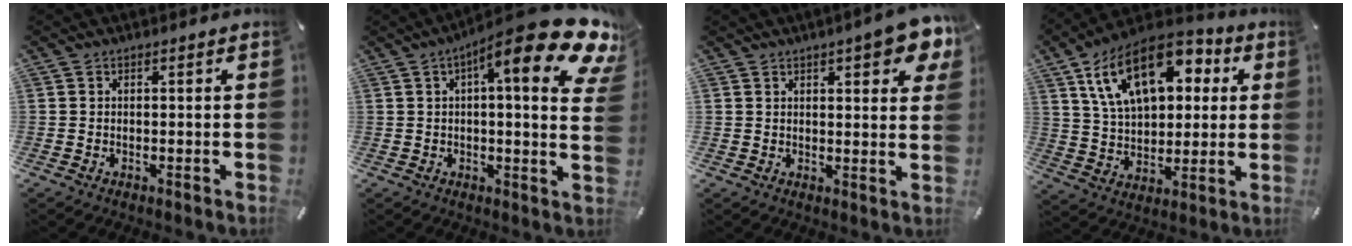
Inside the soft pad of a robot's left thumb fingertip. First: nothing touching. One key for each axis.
{"total": 19.2, "fx": 9.7, "fy": 4.5, "fz": 16.0, "tx": -0.224, "ty": -0.071, "tz": 0.144}
{"total": 7.1, "fx": 4.3, "fy": 2.9, "fz": 4.8, "tx": -0.060, "ty": -0.015, "tz": 0.073}
{"total": 20.0, "fx": 9.0, "fy": 12.1, "fz": 13.1, "tx": -0.253, "ty": -0.025, "tz": 0.158}